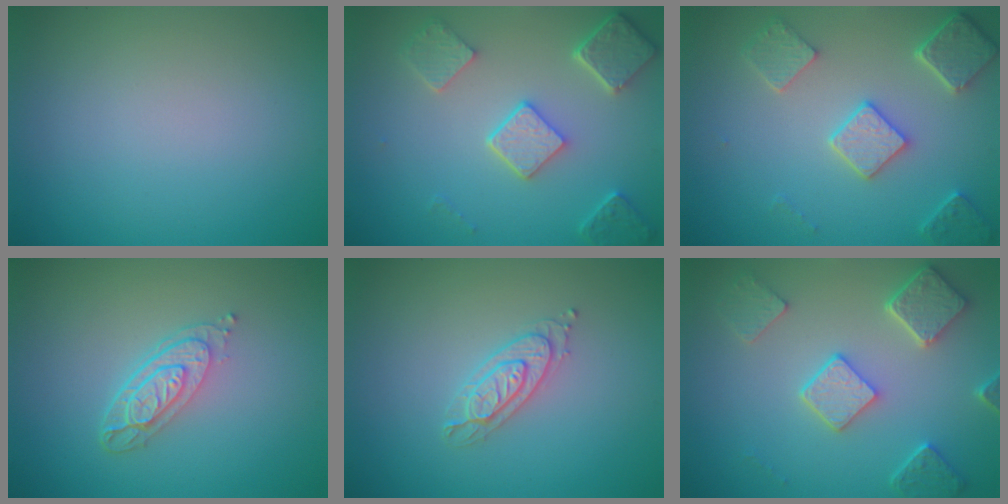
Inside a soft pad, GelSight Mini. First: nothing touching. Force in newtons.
{"total": 5.1, "press": 3.9, "slide": 3.2}
{"total": 4.7, "press": 3.9, "slide": 2.8}
{"total": 3.6, "press": 2.7, "slide": 2.5}
{"total": 2.2, "press": 2.2, "slide": 0.3}
{"total": 4.9, "press": 3.9, "slide": 2.9}